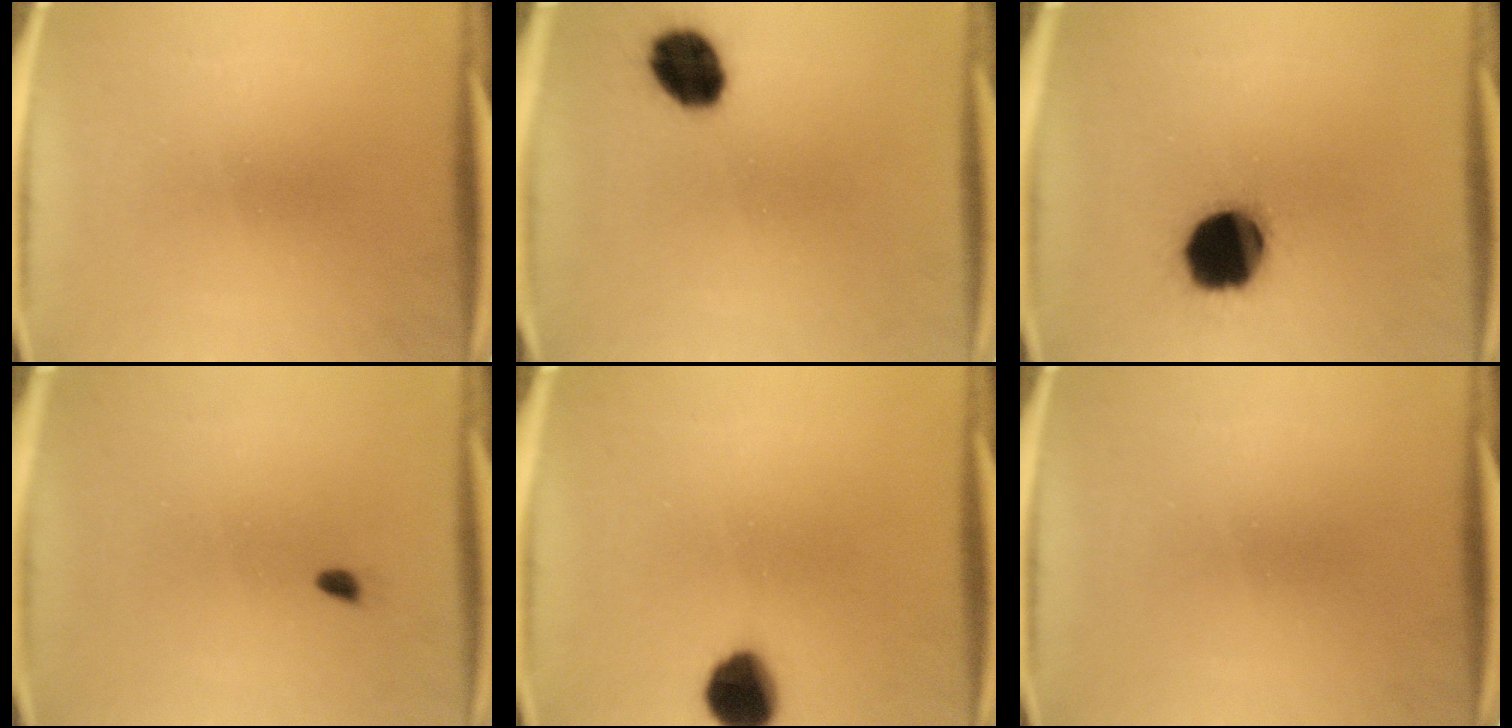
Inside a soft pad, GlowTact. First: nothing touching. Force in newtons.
{"total": 10.0}
{"total": 17.9}
{"total": 0.6}
{"total": 9.3}
{"total": 0.0}